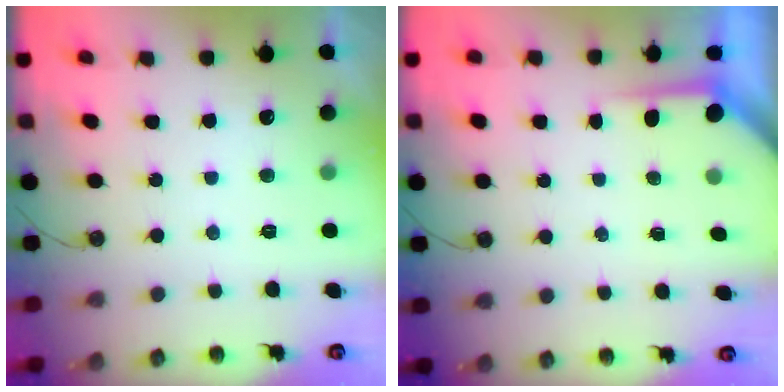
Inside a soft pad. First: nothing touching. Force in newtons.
{"total": 3.6, "press": 3.5, "slide": 0.4}